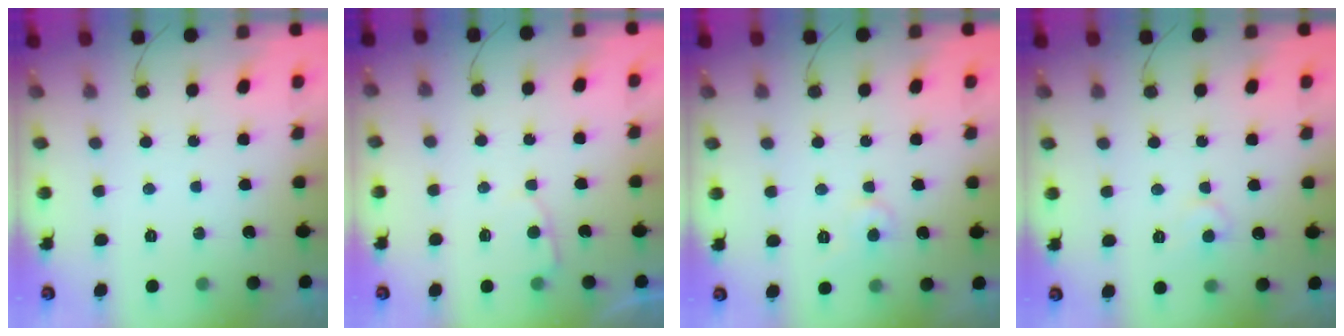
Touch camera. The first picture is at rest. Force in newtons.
{"total": 2.7, "press": 2.7, "slide": 0.3}
{"total": 4.8, "press": 4.7, "slide": 0.6}
{"total": 6.5, "press": 6.5, "slide": 0.3}